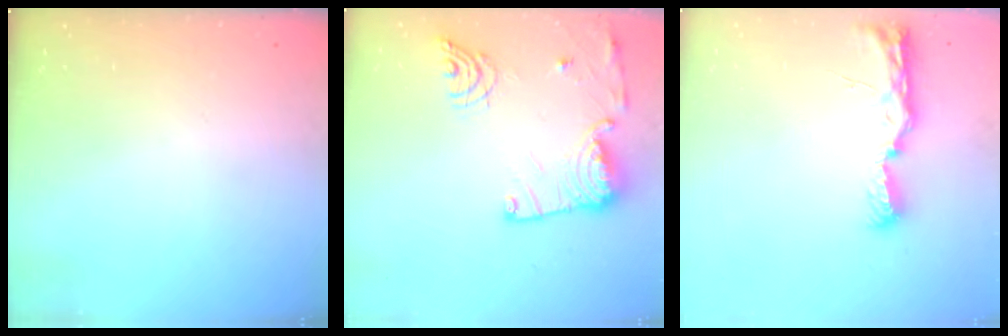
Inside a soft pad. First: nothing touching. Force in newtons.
{"total": 15.8, "press": 15.7, "slide": 0.9}
{"total": 10.7, "press": 9.7, "slide": 4.5}